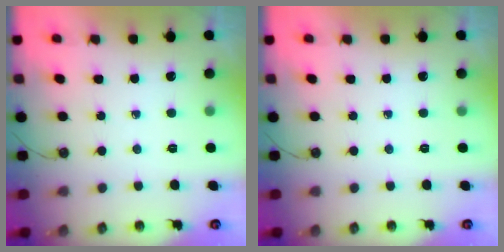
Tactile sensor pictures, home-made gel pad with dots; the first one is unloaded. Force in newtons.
{"total": 0.0}